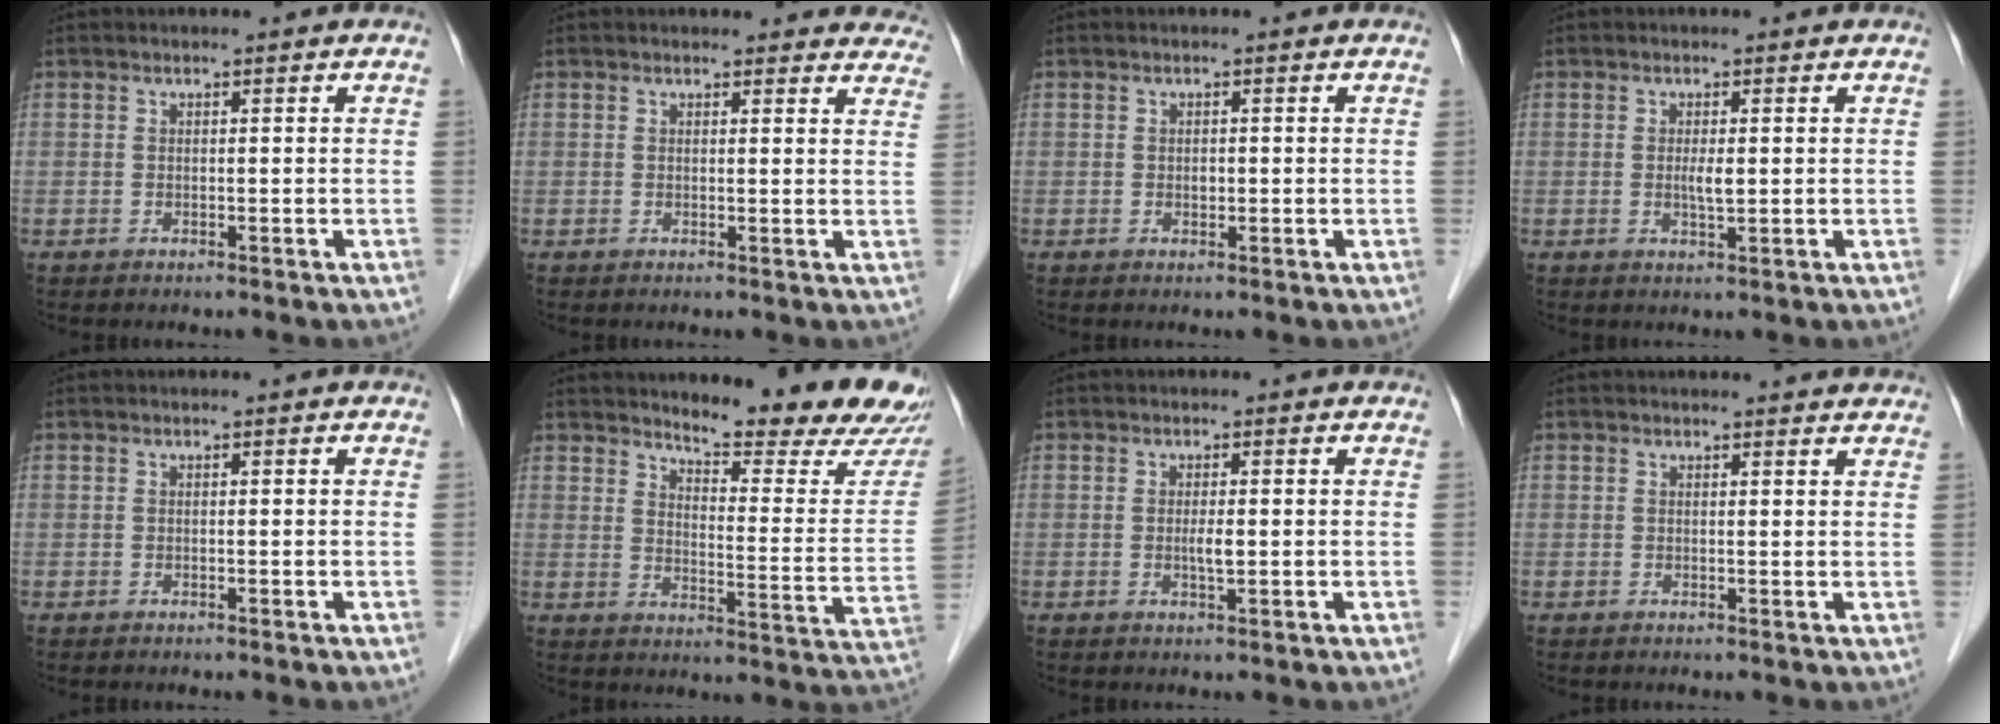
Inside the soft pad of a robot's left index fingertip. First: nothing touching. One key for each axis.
{"total": 9.6, "fx": 9.1, "fy": 3.0, "fz": 0.8, "tx": 0.038, "ty": -0.015, "tz": 0.061}
{"total": 0.9, "fx": -0.2, "fy": 0.6, "fz": 0.6, "tx": -0.010, "ty": -0.001, "tz": -0.003}
{"total": 1.9, "fx": 0.0, "fy": 0.4, "fz": 1.9, "tx": -0.039, "ty": -0.004, "tz": 0.001}
{"total": 0.0}
{"total": 16.8, "fx": 15.4, "fy": 2.0, "fz": 6.3, "tx": -0.078, "ty": -0.089, "tz": 0.179}
{"total": 1.8, "fx": -0.2, "fy": 0.3, "fz": 1.7, "tx": -0.035, "ty": -0.003, "tz": -0.003}
{"total": 5.3, "fx": 5.2, "fy": 1.0, "fz": 0.8, "tx": -0.001, "ty": 0.000, "tz": 0.040}